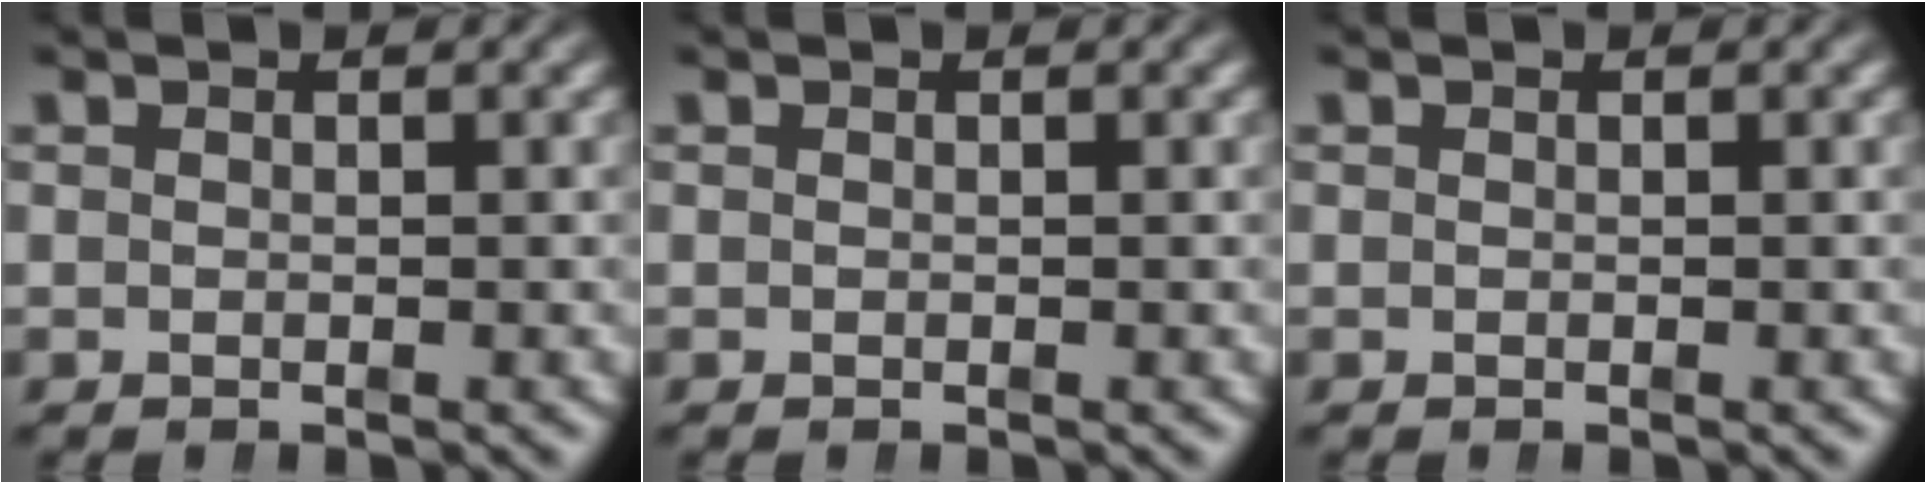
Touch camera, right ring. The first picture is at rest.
{"total": 0.0}
{"total": 0.0}